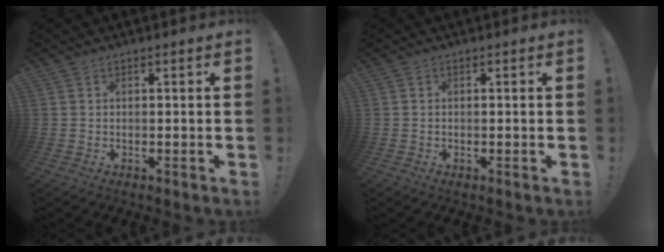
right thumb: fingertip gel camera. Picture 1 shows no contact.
{"total": 0.0}